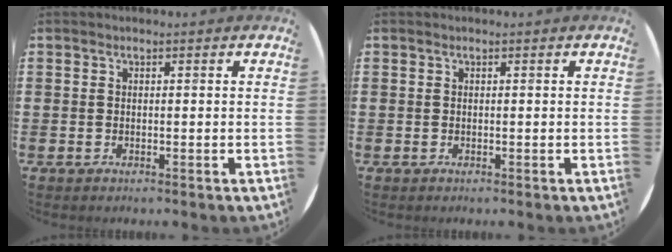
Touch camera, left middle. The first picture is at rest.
{"total": 0.0}